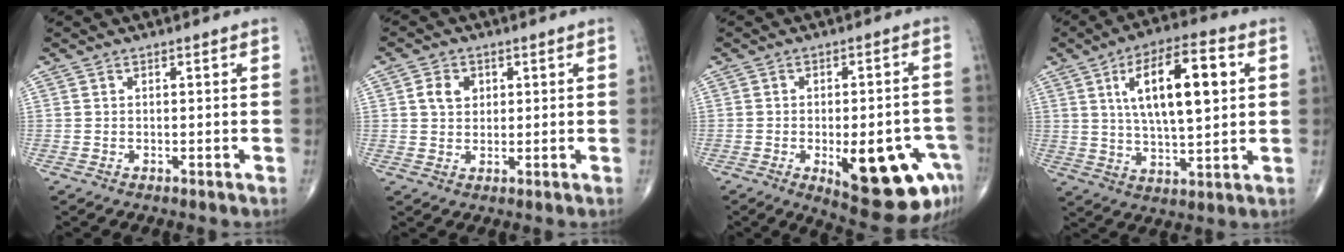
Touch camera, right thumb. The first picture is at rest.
{"total": 4.1, "force": [1.2, 3.3, 2.2], "torque": [-0.024, -0.001, 0.020]}
{"total": 17.4, "force": [-6.5, 6.6, 14.7], "torque": [-0.138, 0.021, -0.067]}
{"total": 16.4, "force": [4.4, 6.0, 14.6], "torque": [-0.230, -0.002, 0.071]}